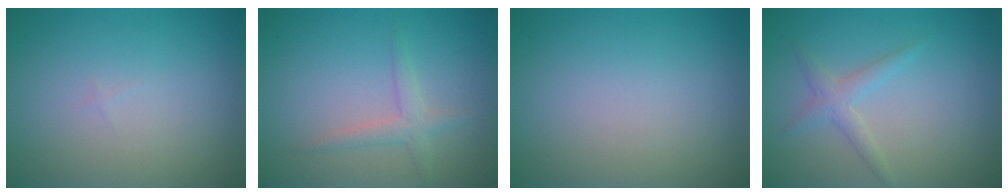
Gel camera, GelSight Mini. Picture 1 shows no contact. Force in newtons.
{"total": 1.8, "press": 1.8, "slide": 0.0}
{"total": 0.0}
{"total": 1.8, "press": 1.8, "slide": 0.1}